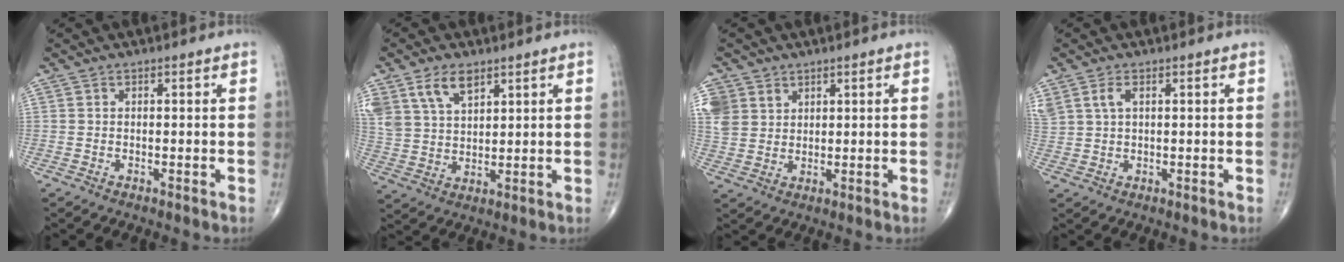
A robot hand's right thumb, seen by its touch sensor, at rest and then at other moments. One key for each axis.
{"total": 9.4, "fx": 5.6, "fy": 5.3, "fz": 5.4, "tx": -0.099, "ty": -0.016, "tz": 0.118}
{"total": 9.7, "fx": 4.4, "fy": 7.9, "fz": 3.4, "tx": -0.078, "ty": -0.004, "tz": 0.099}
{"total": 4.3, "fx": 1.8, "fy": 2.4, "fz": 3.1, "tx": -0.081, "ty": 0.006, "tz": 0.043}